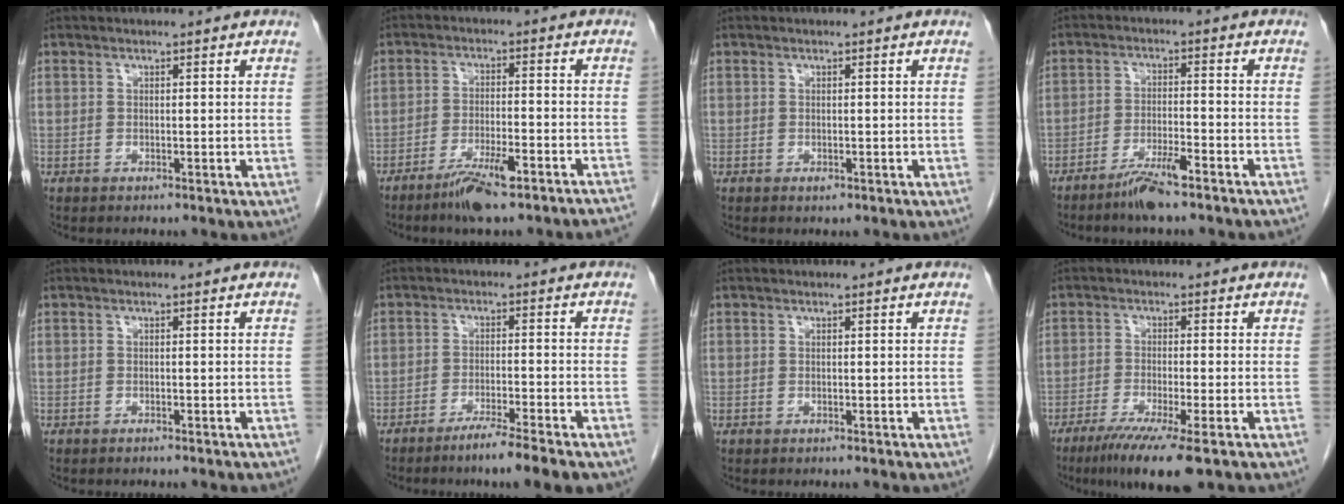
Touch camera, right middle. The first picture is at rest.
{"total": 10.0, "force": [-8.0, 0.5, 6.1], "torque": [-0.082, -0.001, -0.130]}
{"total": 0.5, "force": [-0.2, 0.3, 0.4], "torque": [-0.004, 0.000, -0.002]}
{"total": 5.7, "force": [-4.4, 0.1, 3.7], "torque": [-0.067, -0.010, -0.080]}
{"total": 0.5, "force": [-0.5, 0.0, 0.3], "torque": [-0.009, -0.001, -0.008]}
{"total": 6.0, "force": [-4.4, -0.6, 4.1], "torque": [-0.062, -0.012, -0.072]}
{"total": 0.0}
{"total": 8.9, "force": [-5.6, 0.0, 6.9], "torque": [-0.116, -0.025, -0.088]}